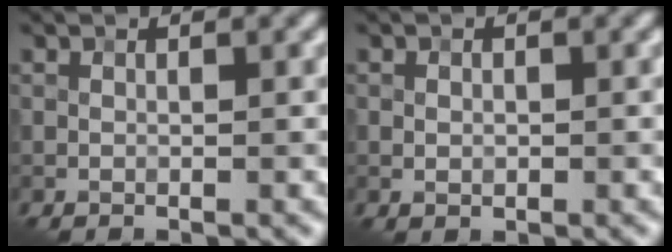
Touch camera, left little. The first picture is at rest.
{"total": 0.8, "force": [-0.1, 0.6, 0.4], "torque": [-0.007, 0.000, -0.002]}